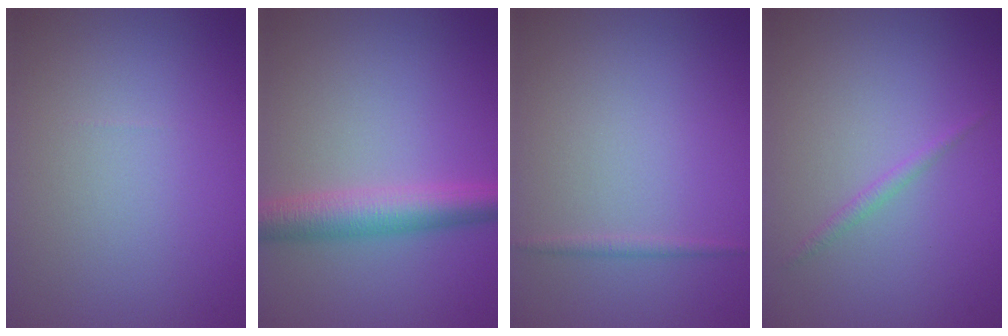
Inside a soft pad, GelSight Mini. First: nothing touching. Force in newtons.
{"total": 4.5, "press": 4.5, "slide": 0.1}
{"total": 0.7, "press": 0.7, "slide": 0.0}
{"total": 0.8, "press": 0.8, "slide": 0.1}